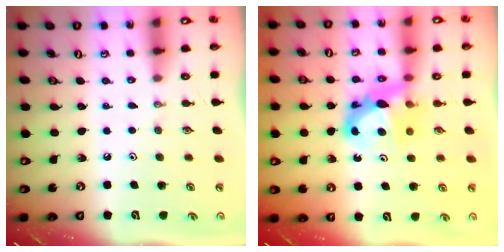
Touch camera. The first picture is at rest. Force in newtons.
{"total": 8.5, "press": 8.5, "slide": 0.5}